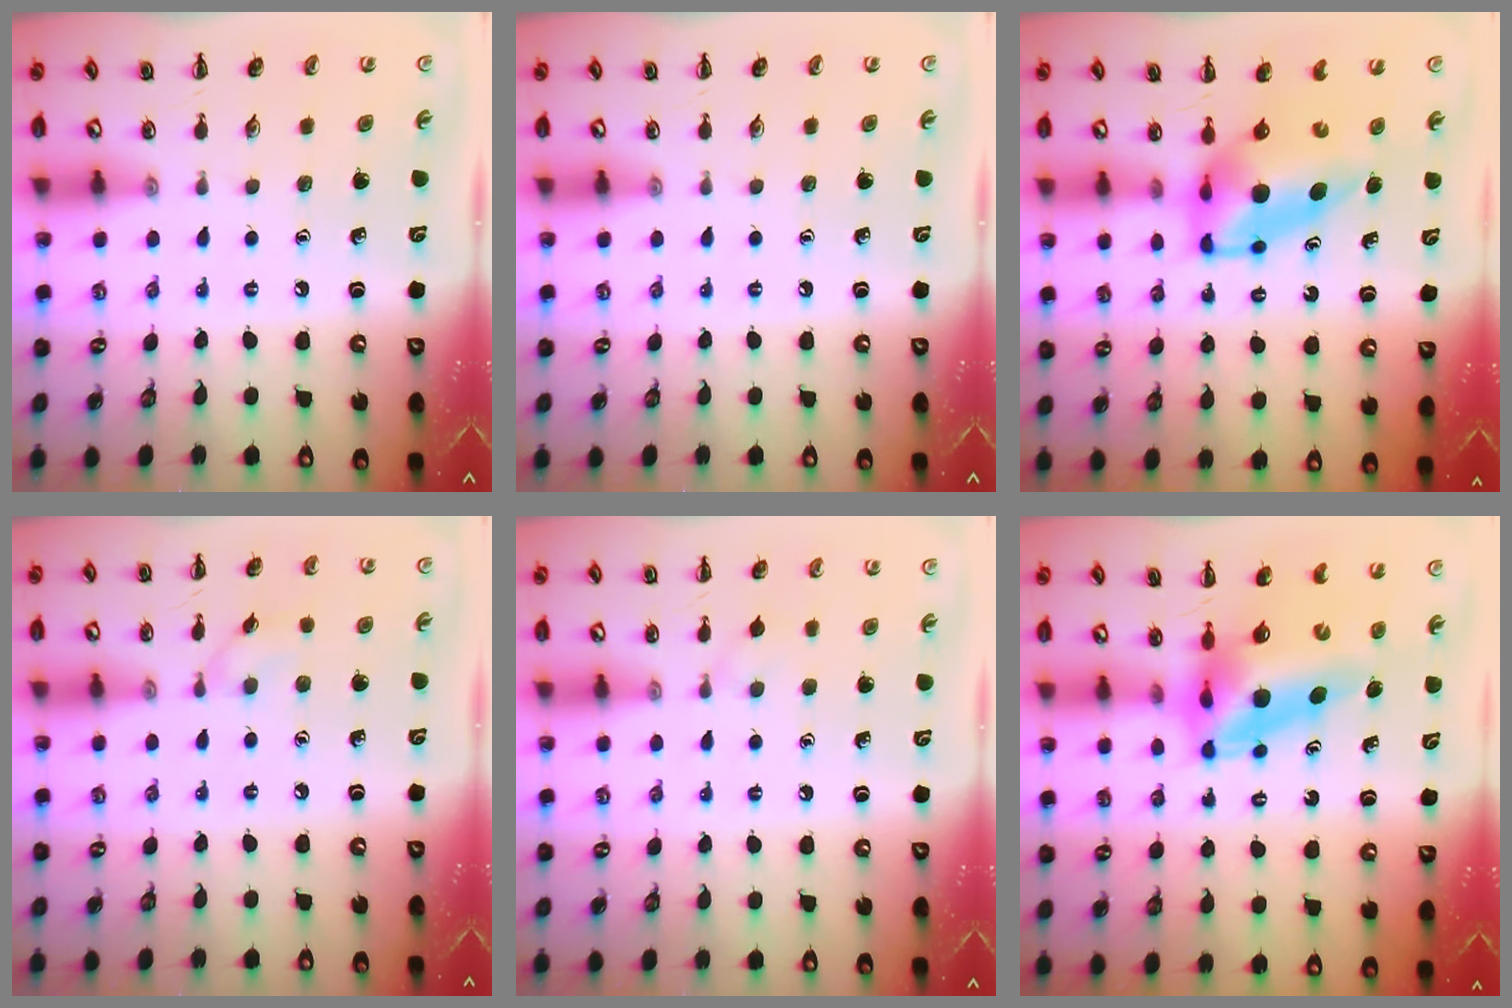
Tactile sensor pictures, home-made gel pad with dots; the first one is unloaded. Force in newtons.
{"total": 0.0}
{"total": 7.1, "press": 6.9, "slide": 1.8}
{"total": 3.6, "press": 3.3, "slide": 1.5}
{"total": 4.1, "press": 3.8, "slide": 1.6}
{"total": 9.6, "press": 9.2, "slide": 3.0}